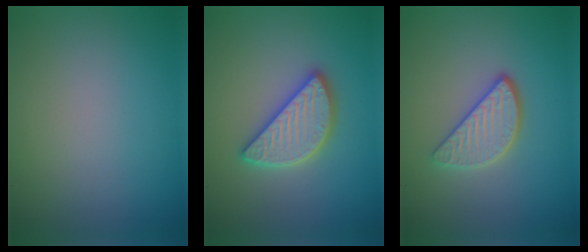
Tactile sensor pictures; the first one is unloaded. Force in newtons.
{"total": 4.5, "press": 4.5, "slide": 0.4}
{"total": 3.4, "press": 2.9, "slide": 1.9}